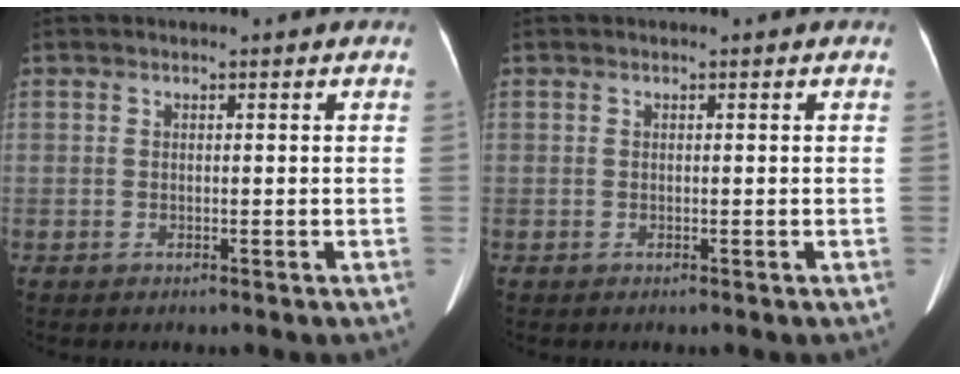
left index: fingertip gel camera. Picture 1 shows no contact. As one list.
[{"total": 0.0}]